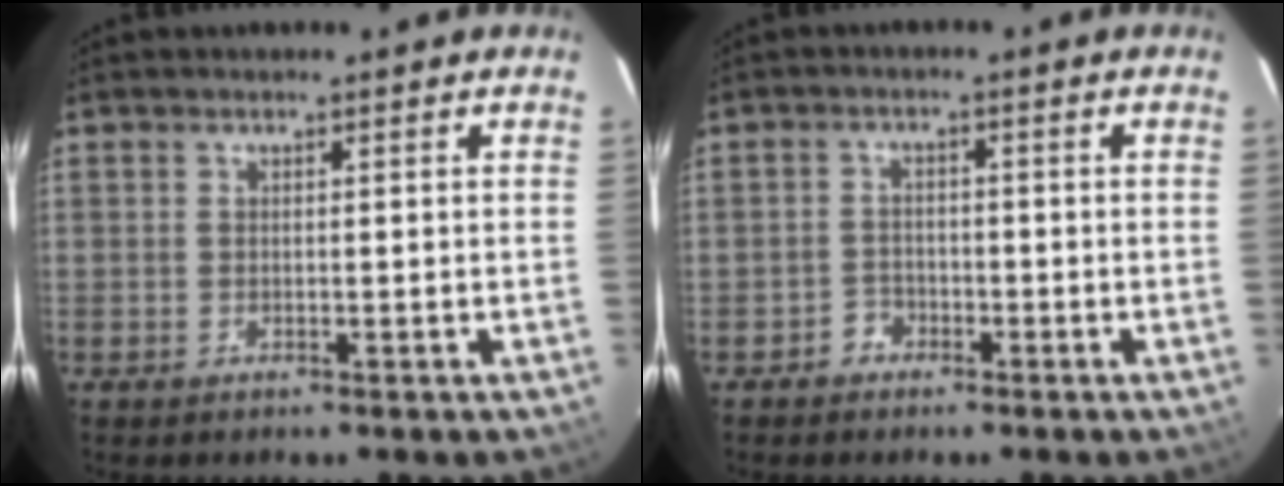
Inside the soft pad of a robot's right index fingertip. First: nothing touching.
{"total": 2.7, "force": [-1.7, 2.1, -0.1], "torque": [-0.001, 0.011, -0.030]}